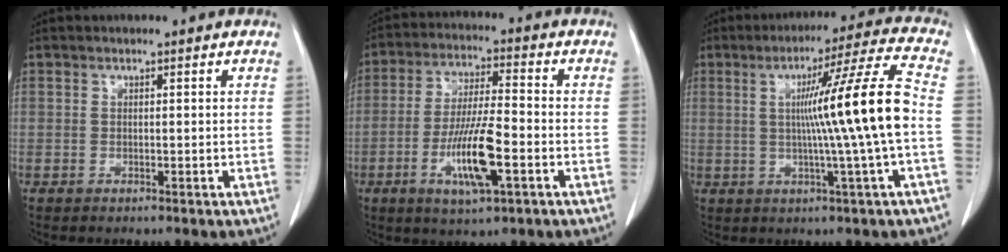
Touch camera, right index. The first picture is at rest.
{"total": 11.2, "force": [-3.8, 1.7, 10.4], "torque": [-0.198, -0.008, -0.069]}
{"total": 13.8, "force": [-0.1, -2.7, 13.6], "torque": [-0.209, 0.002, 0.000]}